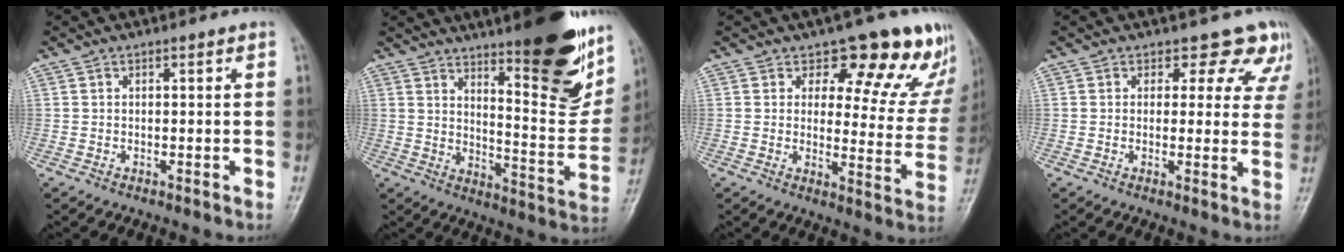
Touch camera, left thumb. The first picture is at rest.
{"total": 20.9, "force": [13.3, 5.4, 15.1], "torque": [-0.159, -0.087, 0.197]}
{"total": 15.6, "force": [11.7, 7.5, 7.2], "torque": [-0.016, -0.076, 0.119]}
{"total": 7.7, "force": [5.9, 4.8, 1.6], "torque": [0.034, -0.024, 0.043]}